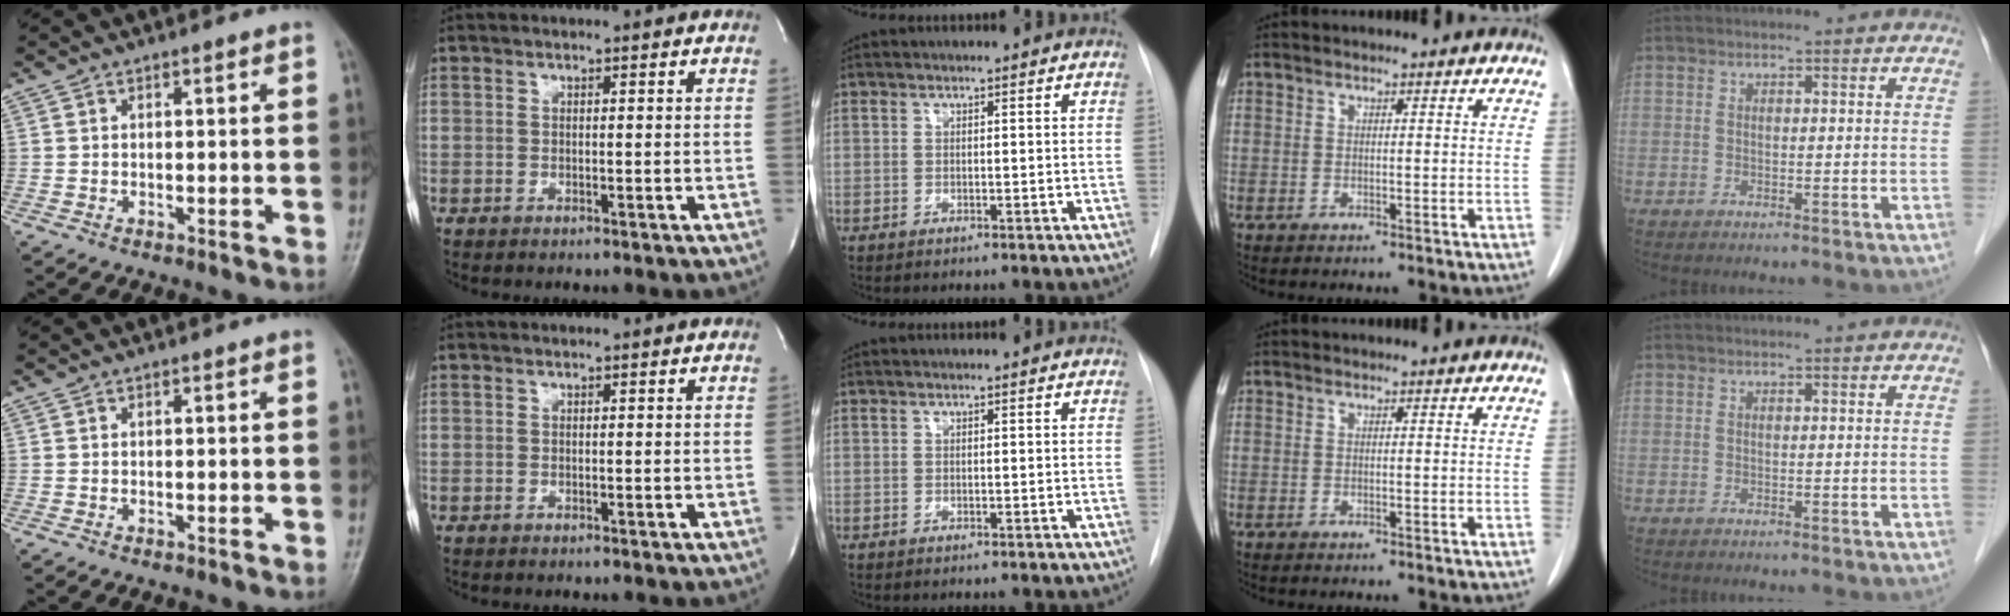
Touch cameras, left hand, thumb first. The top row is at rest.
{}